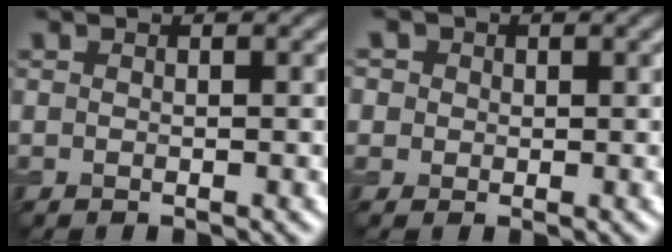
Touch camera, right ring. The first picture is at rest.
{"total": 4.2, "force": [1.8, 3.4, 1.6], "torque": [-0.035, 0.018, 0.014]}